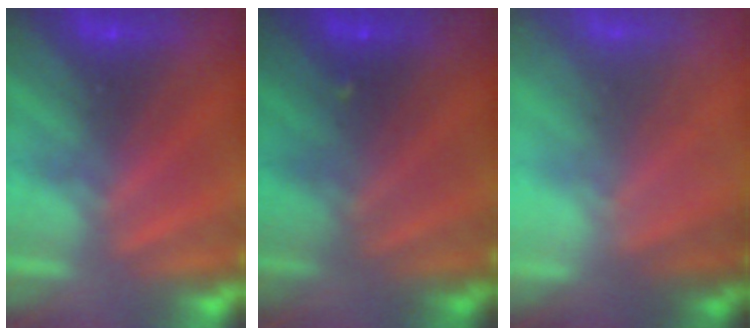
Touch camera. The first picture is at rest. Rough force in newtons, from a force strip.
{"total": 2.1}
{"total": 7.4}